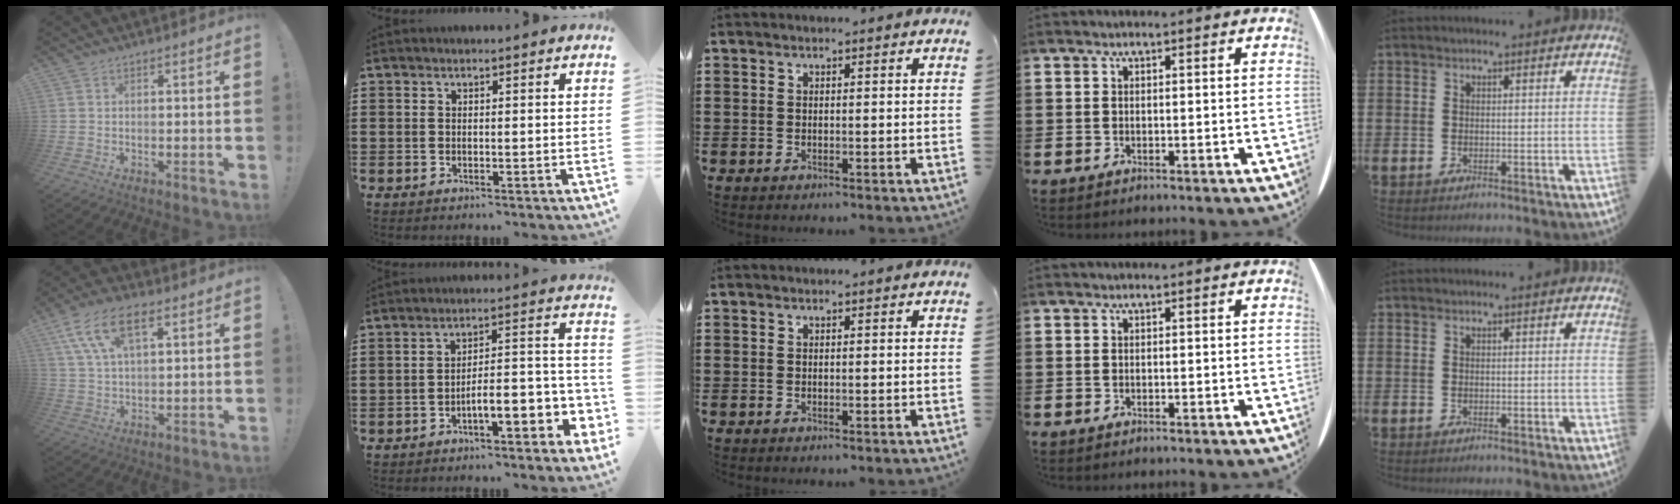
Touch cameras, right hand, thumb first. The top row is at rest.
{"thumb": {"total": 12.1, "force": [5.8, 5.6, 8.9], "torque": [-0.169, -0.003, 0.109]}, "index": {"total": 5.4, "force": [-3.2, 1.2, 4.2], "torque": [-0.068, -0.017, -0.065]}}